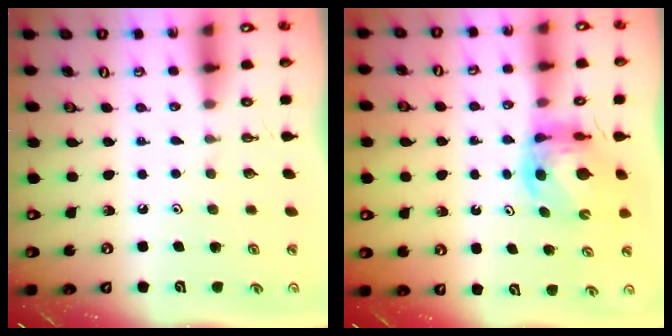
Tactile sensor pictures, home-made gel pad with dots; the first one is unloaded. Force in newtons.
{"total": 6.7, "press": 6.7, "slide": 0.7}